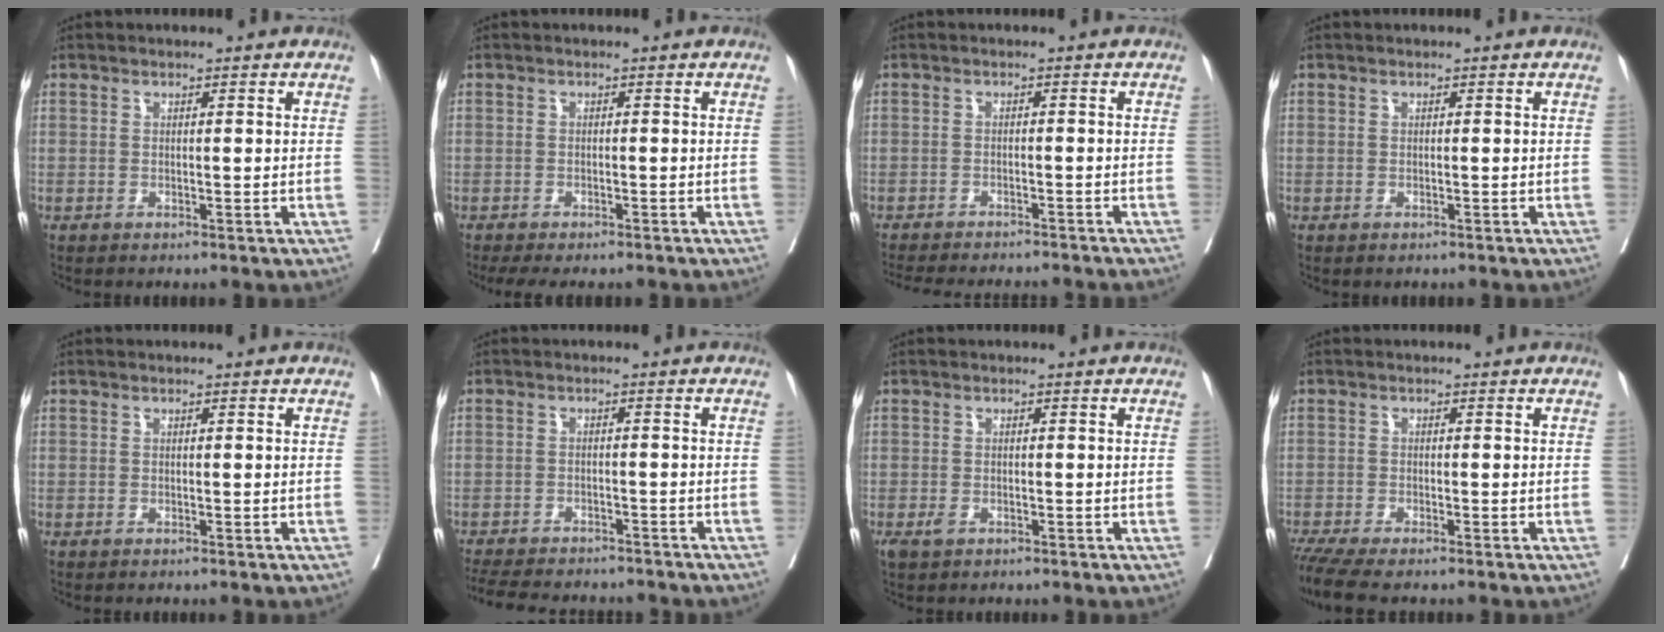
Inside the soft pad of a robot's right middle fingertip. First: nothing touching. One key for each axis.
{"total": 6.7, "fx": -5.7, "fy": 2.0, "fz": 2.9, "tx": -0.031, "ty": -0.008, "tz": -0.082}
{"total": 14.4, "fx": -13.3, "fy": 1.5, "fz": 5.4, "tx": -0.093, "ty": -0.022, "tz": -0.171}
{"total": 0.0}
{"total": 0.0}
{"total": 14.4, "fx": -12.8, "fy": 3.4, "fz": 5.5, "tx": -0.117, "ty": -0.014, "tz": -0.173}
{"total": 1.5, "fx": -0.7, "fy": 0.8, "fz": 1.0, "tx": -0.023, "ty": -0.002, "tz": -0.008}
{"total": 5.0, "fx": -4.2, "fy": 0.1, "fz": 2.8, "tx": -0.048, "ty": -0.013, "tz": -0.077}